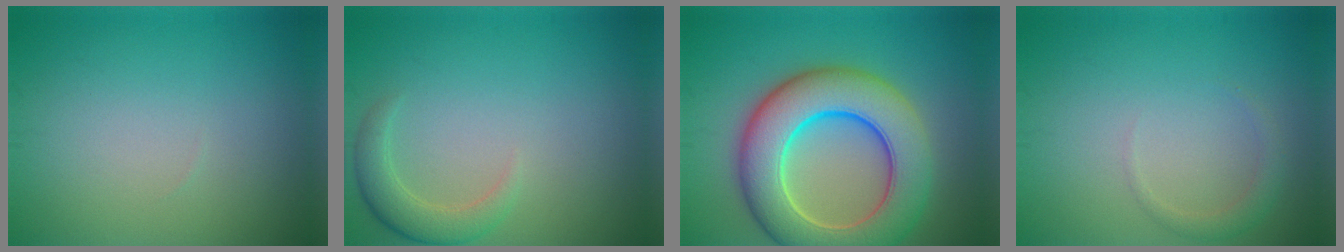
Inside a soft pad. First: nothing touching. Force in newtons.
{"total": 2.8, "press": 2.7, "slide": 0.4}
{"total": 11.0, "press": 11.0, "slide": 0.6}
{"total": 1.3, "press": 1.3, "slide": 0.1}